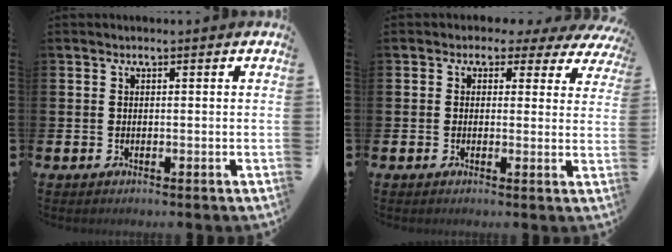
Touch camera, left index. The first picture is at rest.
{"total": 1.8, "force": [0.4, 1.6, 0.5], "torque": [-0.019, 0.001, -0.002]}